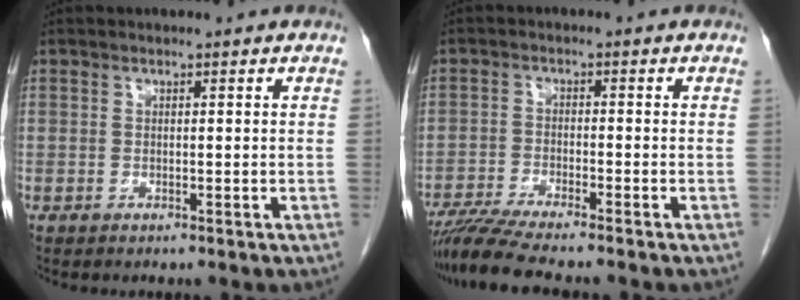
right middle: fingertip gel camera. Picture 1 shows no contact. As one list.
[{"total": 7.5, "force": [-6.6, -0.8, 3.6], "torque": [-0.060, -0.024, -0.113]}]